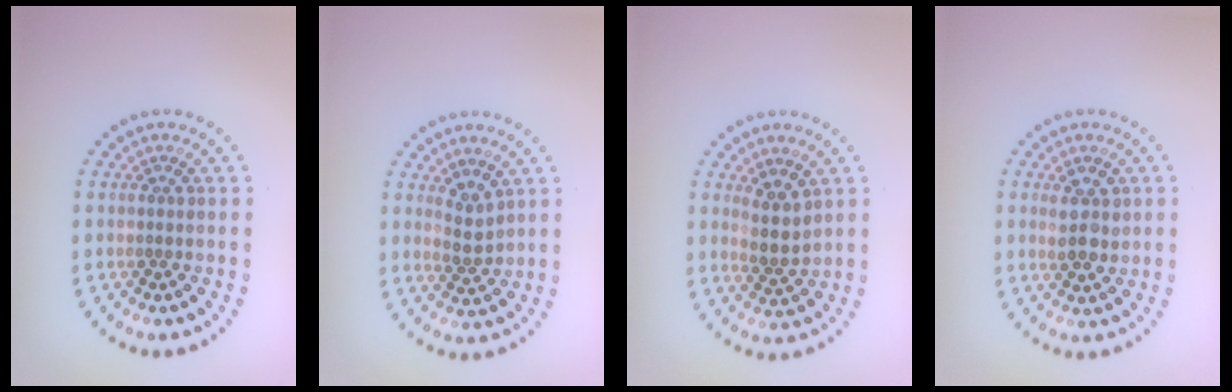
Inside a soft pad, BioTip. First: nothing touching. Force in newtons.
{"total": 1.8, "press": 1.5, "slide": 1.0}
{"total": 2.5, "press": 2.1, "slide": 1.4}
{"total": 2.4, "press": 2.3, "slide": 0.5}